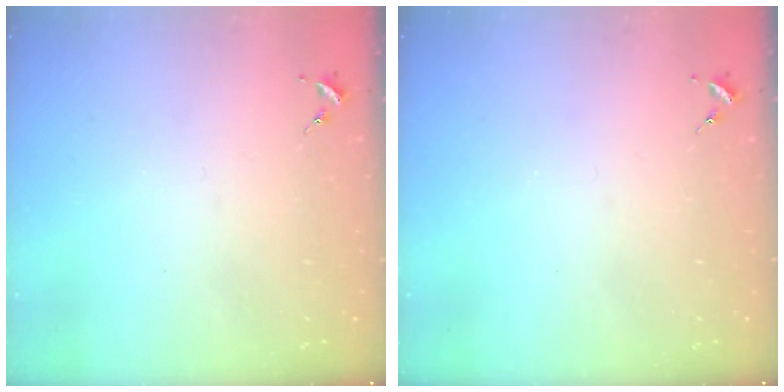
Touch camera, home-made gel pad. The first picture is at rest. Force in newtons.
{"total": 0.0}